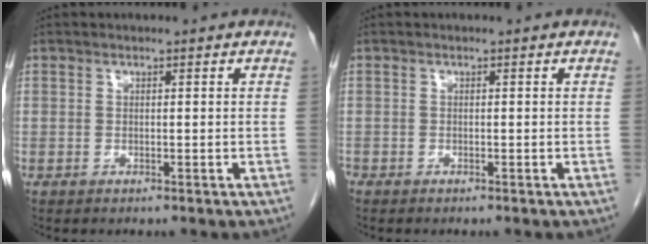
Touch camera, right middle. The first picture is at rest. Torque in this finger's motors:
{"motor_torque": [0.00, 0.08, 0.00, 0.00]}